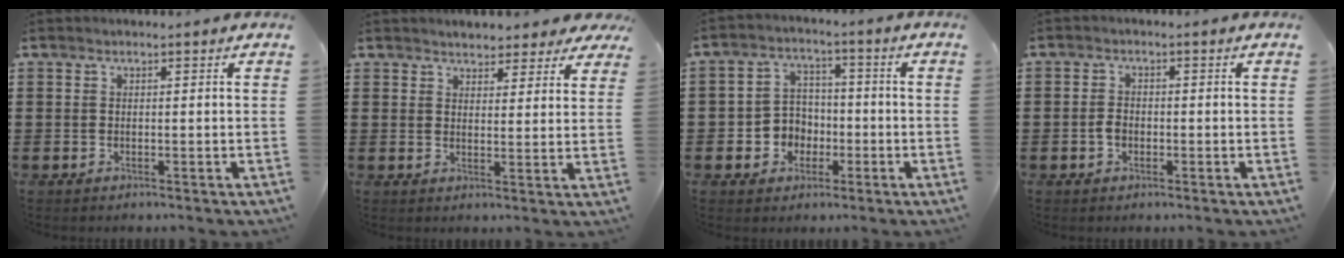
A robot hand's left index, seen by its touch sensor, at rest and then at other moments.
{"total": 3.3, "force": [3.2, 0.8, 0.3], "torque": [-0.018, -0.005, 0.060]}
{"total": 5.1, "force": [-1.7, 4.6, 1.3], "torque": [-0.047, 0.011, -0.036]}
{"total": 2.1, "force": [-0.6, 1.5, 1.3], "torque": [-0.036, 0.001, -0.014]}